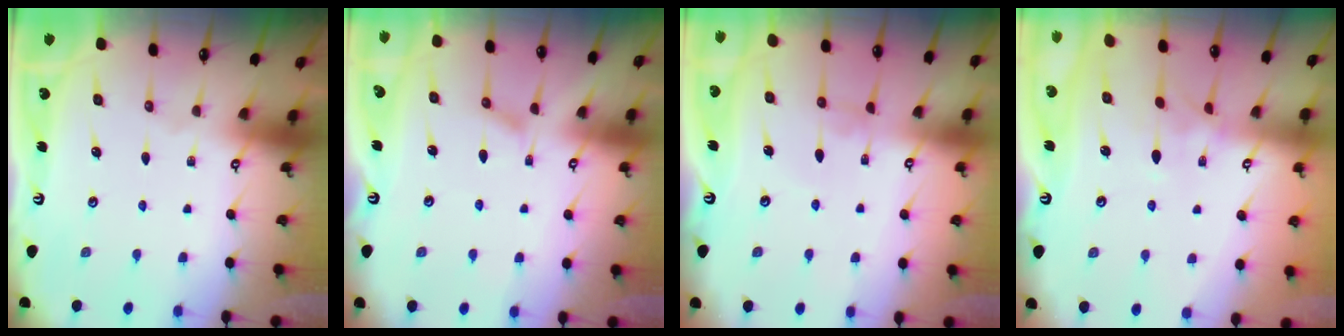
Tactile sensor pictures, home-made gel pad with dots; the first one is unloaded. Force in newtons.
{"total": 1.8, "press": 1.7, "slide": 0.5}
{"total": 0.0}
{"total": 2.8, "press": 2.7, "slide": 0.8}